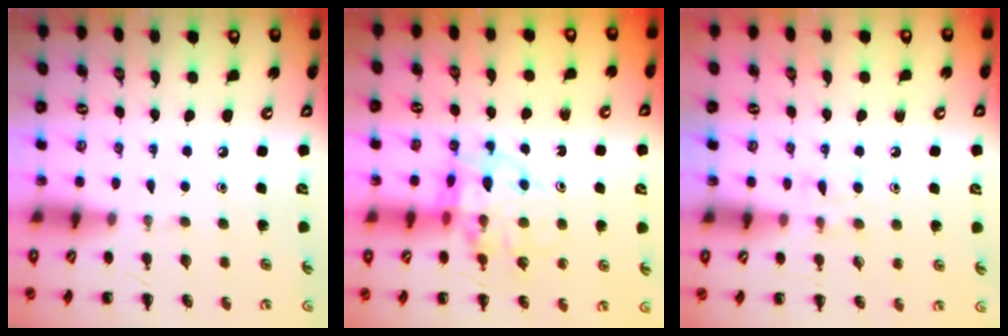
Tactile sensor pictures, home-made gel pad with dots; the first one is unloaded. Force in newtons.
{"total": 12.3, "press": 11.8, "slide": 3.4}
{"total": 4.4, "press": 4.1, "slide": 1.7}